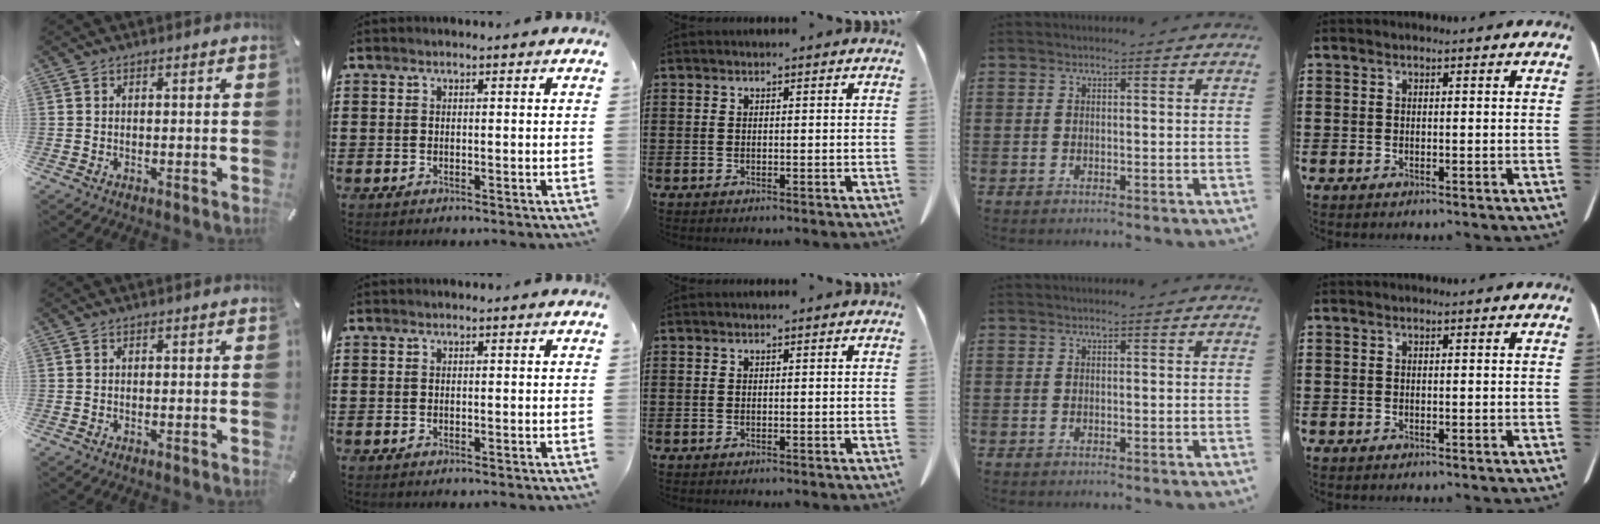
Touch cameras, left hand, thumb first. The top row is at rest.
{}